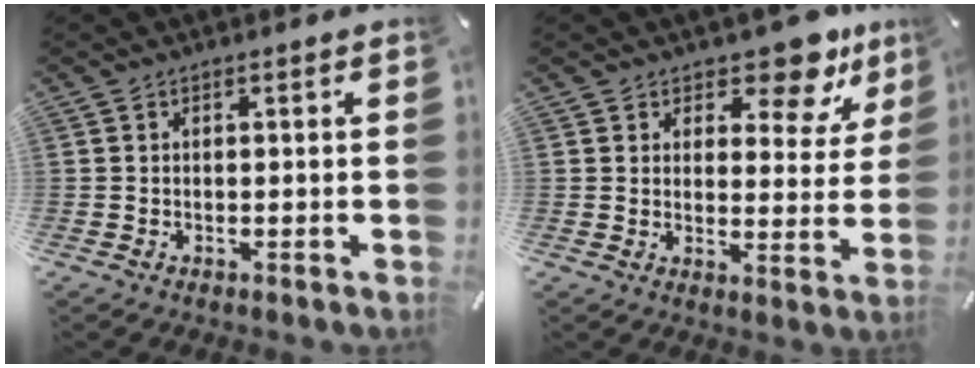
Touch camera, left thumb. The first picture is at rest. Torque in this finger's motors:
{"motor_torque": [0.00, -0.01, 0.24, 0.00, 0.05]}